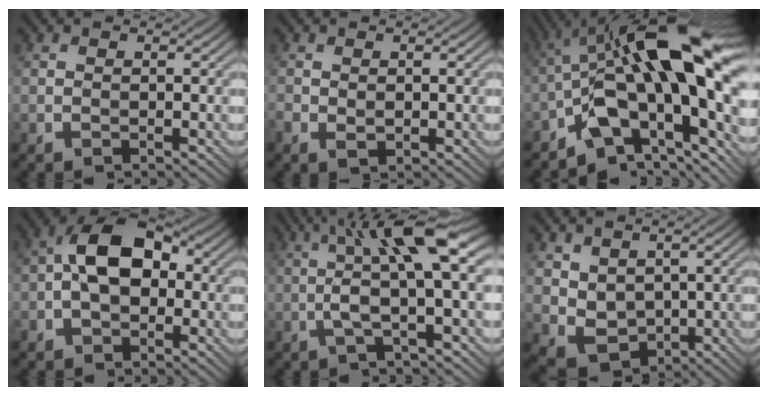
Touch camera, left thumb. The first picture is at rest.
{"total": 1.8, "force": [-0.4, 1.0, 1.5], "torque": [-0.038, -0.008, -0.004]}
{"total": 17.4, "force": [-1.9, 8.0, 15.4], "torque": [-0.228, 0.023, -0.045]}
{"total": 8.6, "force": [-0.4, 5.4, 6.7], "torque": [-0.122, 0.017, -0.020]}
{"total": 9.9, "force": [1.7, 1.7, 9.6], "torque": [-0.168, 0.023, 0.022]}
{"total": 4.9, "force": [1.4, 3.9, 2.8], "torque": [-0.079, -0.017, 0.033]}